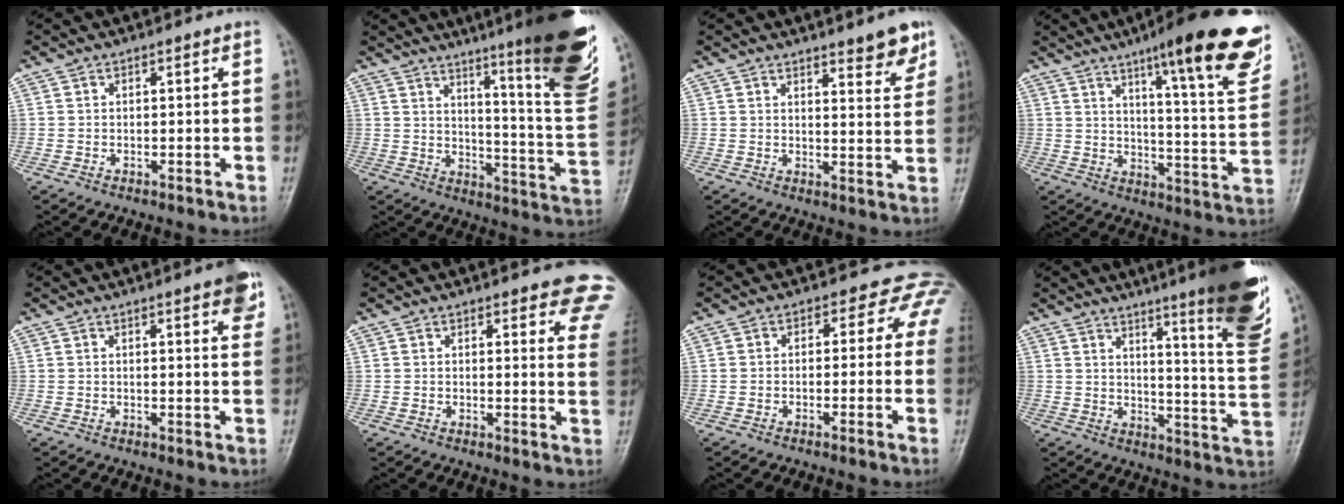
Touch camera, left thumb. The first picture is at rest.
{"total": 25.4, "force": [16.1, 2.7, 19.4], "torque": [-0.246, -0.095, 0.220]}
{"total": 6.2, "force": [4.7, 1.3, 3.9], "torque": [-0.035, -0.034, 0.062]}
{"total": 24.1, "force": [14.6, 4.2, 18.8], "torque": [-0.236, -0.058, 0.204]}
{"total": 5.7, "force": [3.4, 1.4, 4.4], "torque": [-0.040, -0.009, 0.038]}
{"total": 11.3, "force": [9.1, 3.5, 5.6], "torque": [-0.015, -0.040, 0.079]}
{"total": 4.7, "force": [1.8, 3.9, 1.8], "torque": [0.012, 0.000, -0.009]}
{"total": 21.6, "force": [14.0, 2.3, 16.2], "torque": [-0.192, -0.084, 0.186]}